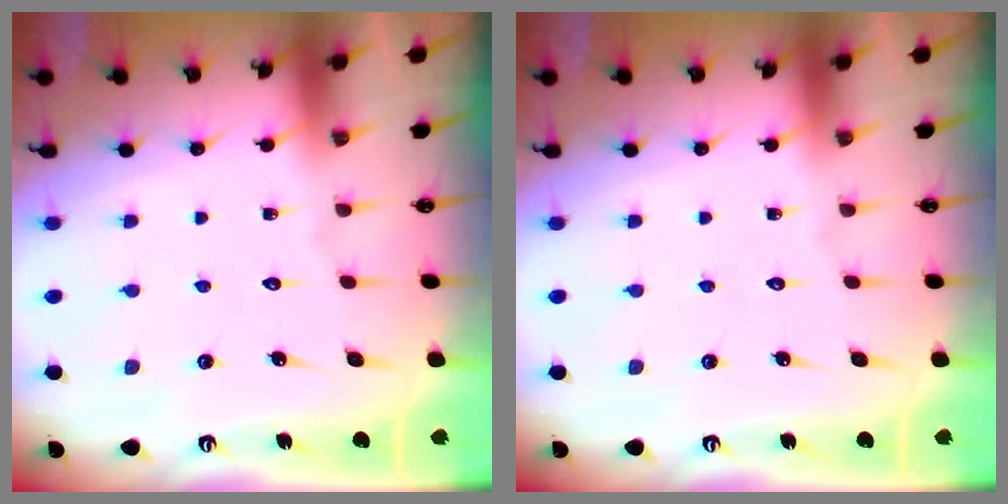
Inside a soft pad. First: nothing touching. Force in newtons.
{"total": 0.0}